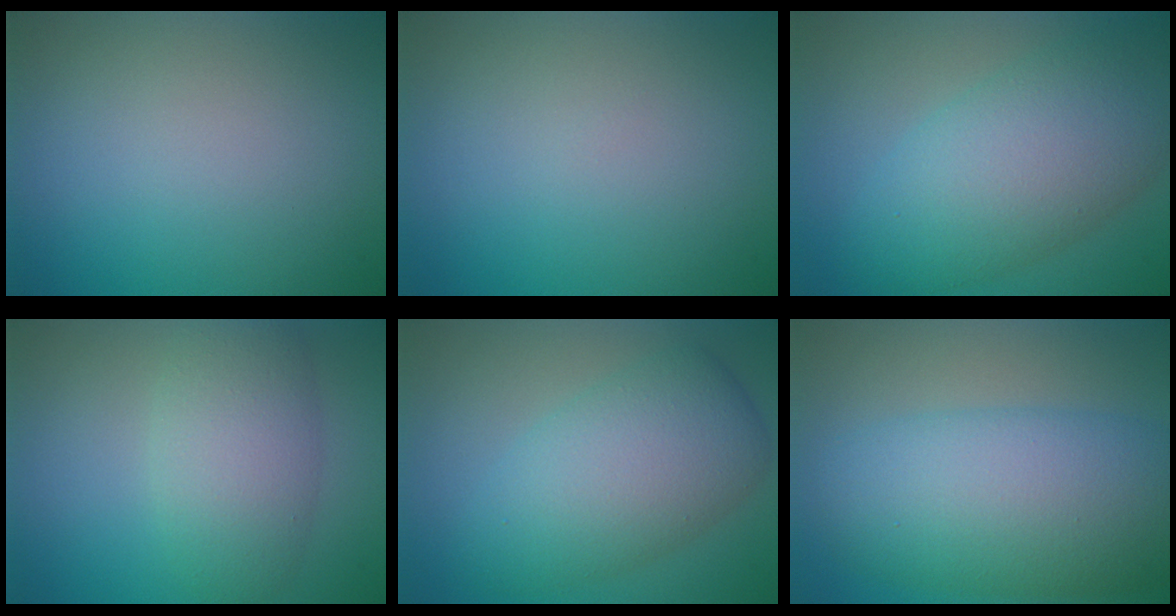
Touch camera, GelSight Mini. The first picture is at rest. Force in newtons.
{"total": 0.0}
{"total": 8.1, "press": 8.1, "slide": 0.1}
{"total": 4.7, "press": 4.7, "slide": 0.1}
{"total": 6.8, "press": 6.8, "slide": 0.2}
{"total": 9.5, "press": 9.5, "slide": 0.5}